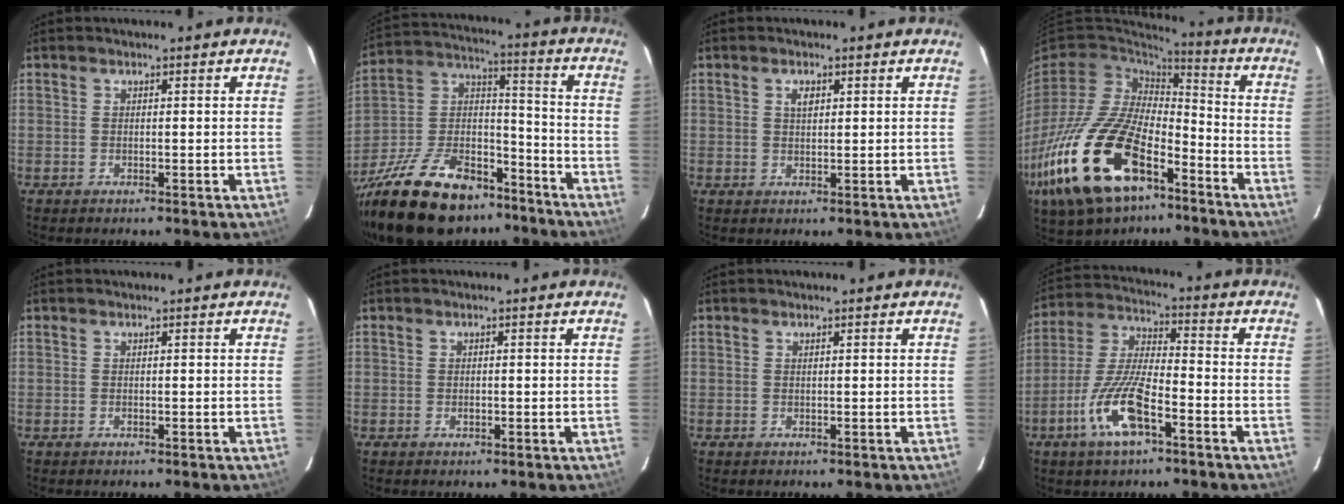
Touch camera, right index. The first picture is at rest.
{"total": 28.7, "force": [-20.3, 13.7, 15.1], "torque": [-0.320, 0.017, -0.321]}
{"total": 2.0, "force": [0.8, 1.1, 1.4], "torque": [-0.024, 0.004, 0.014]}
{"total": 26.3, "force": [-13.2, 13.2, 18.5], "torque": [-0.395, -0.030, -0.232]}
{"total": 0.0}
{"total": 0.7, "force": [-0.2, 0.6, 0.4], "torque": [-0.006, 0.000, -0.002]}
{"total": 0.0}
{"total": 12.9, "force": [-6.5, 3.7, 10.5], "torque": [-0.228, -0.007, -0.127]}